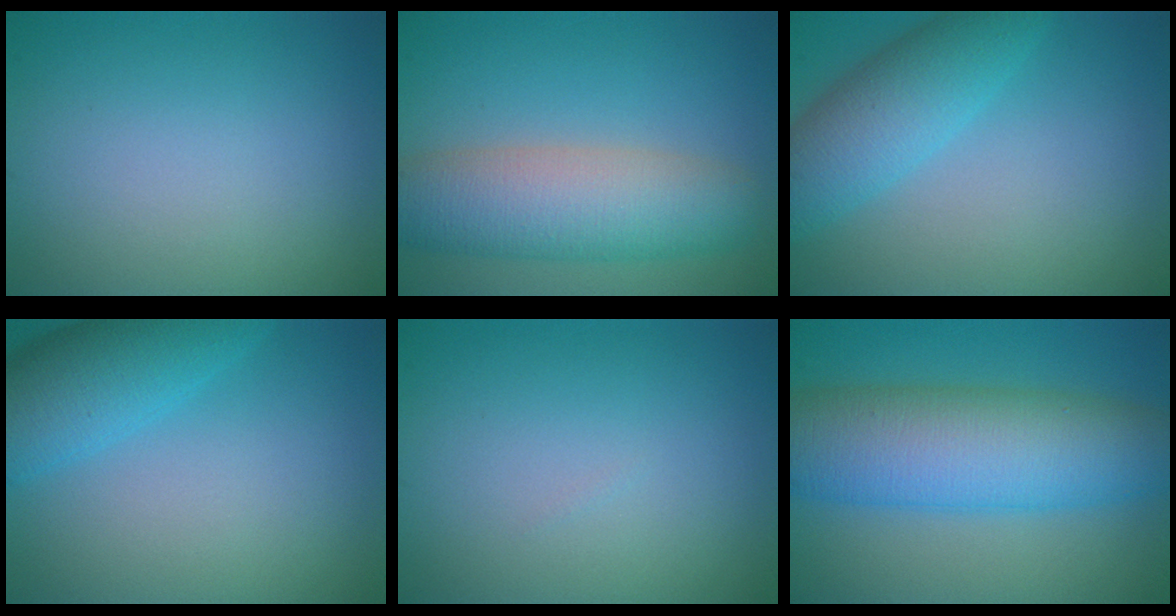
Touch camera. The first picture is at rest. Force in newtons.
{"total": 7.1, "press": 7.1, "slide": 0.5}
{"total": 5.1, "press": 5.1, "slide": 0.2}
{"total": 5.8, "press": 5.8, "slide": 0.2}
{"total": 0.0}
{"total": 9.9, "press": 9.9, "slide": 0.4}